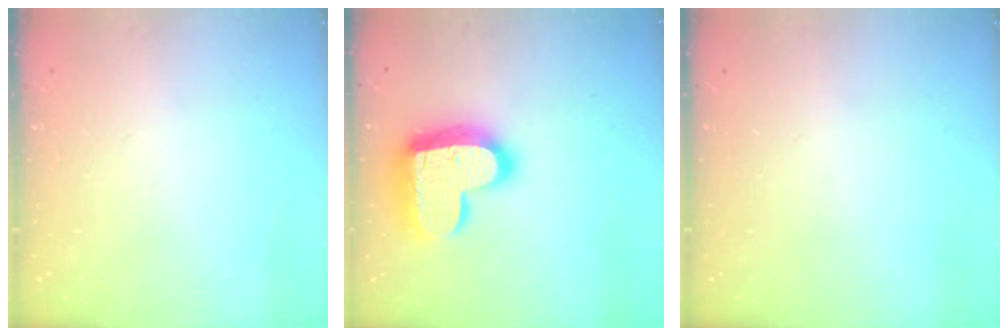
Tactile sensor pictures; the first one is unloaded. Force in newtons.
{"total": 23.7, "press": 23.7, "slide": 1.6}
{"total": 0.0}